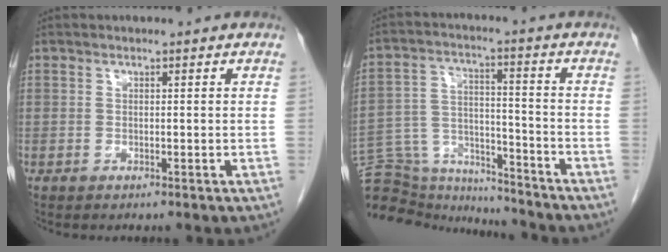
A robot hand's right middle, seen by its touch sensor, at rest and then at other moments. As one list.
[{"total": 16.6, "force": [-15.9, 3.3, 3.1], "torque": [-0.065, 0.032, -0.246]}]